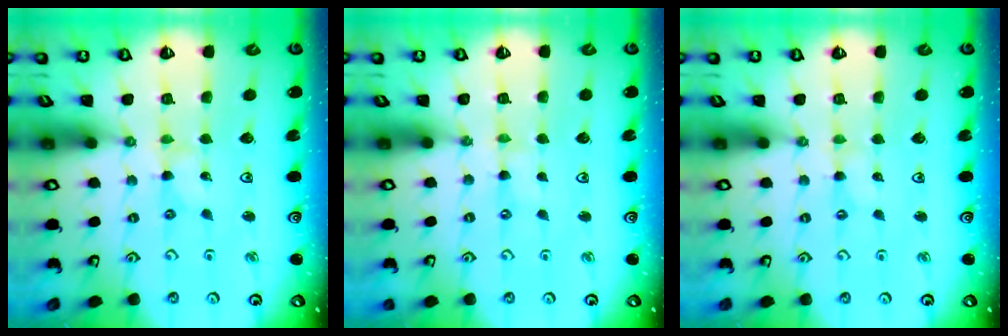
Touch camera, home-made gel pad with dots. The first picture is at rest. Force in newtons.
{"total": 1.1, "press": 1.1, "slide": 0.2}
{"total": 1.0, "press": 0.9, "slide": 0.2}